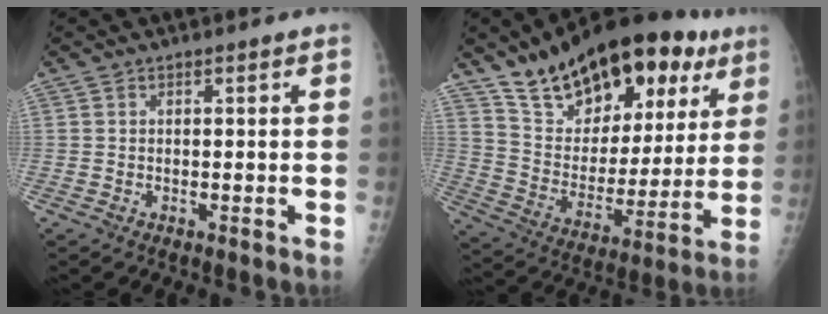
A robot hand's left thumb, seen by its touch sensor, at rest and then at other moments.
{"total": 27.2, "force": [16.3, 13.7, 16.9], "torque": [-0.221, -0.032, 0.262]}